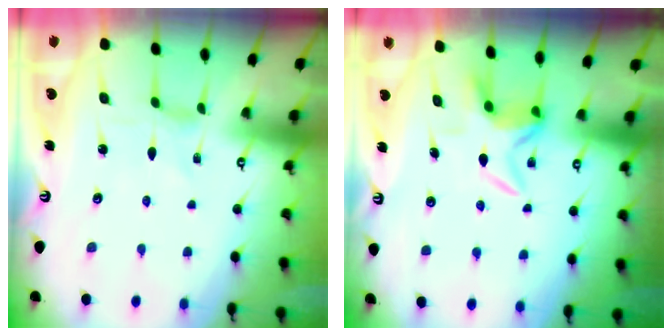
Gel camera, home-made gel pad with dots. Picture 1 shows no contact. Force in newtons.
{"total": 4.5, "press": 4.5, "slide": 0.7}